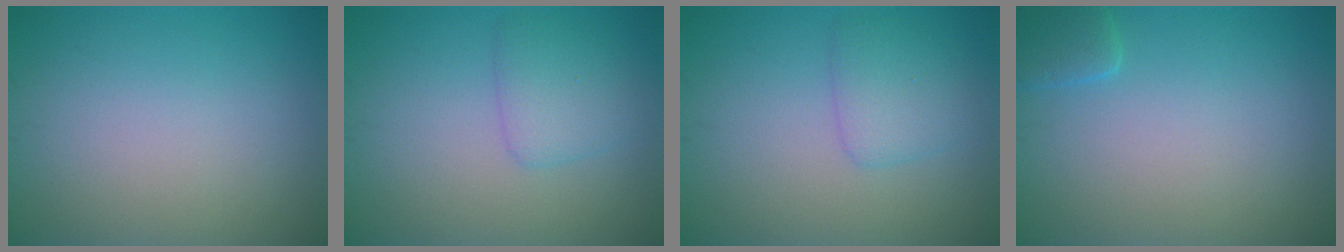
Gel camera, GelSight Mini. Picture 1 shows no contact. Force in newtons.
{"total": 2.5, "press": 2.5, "slide": 0.1}
{"total": 2.5, "press": 2.5, "slide": 0.1}
{"total": 1.6, "press": 1.6, "slide": 0.2}